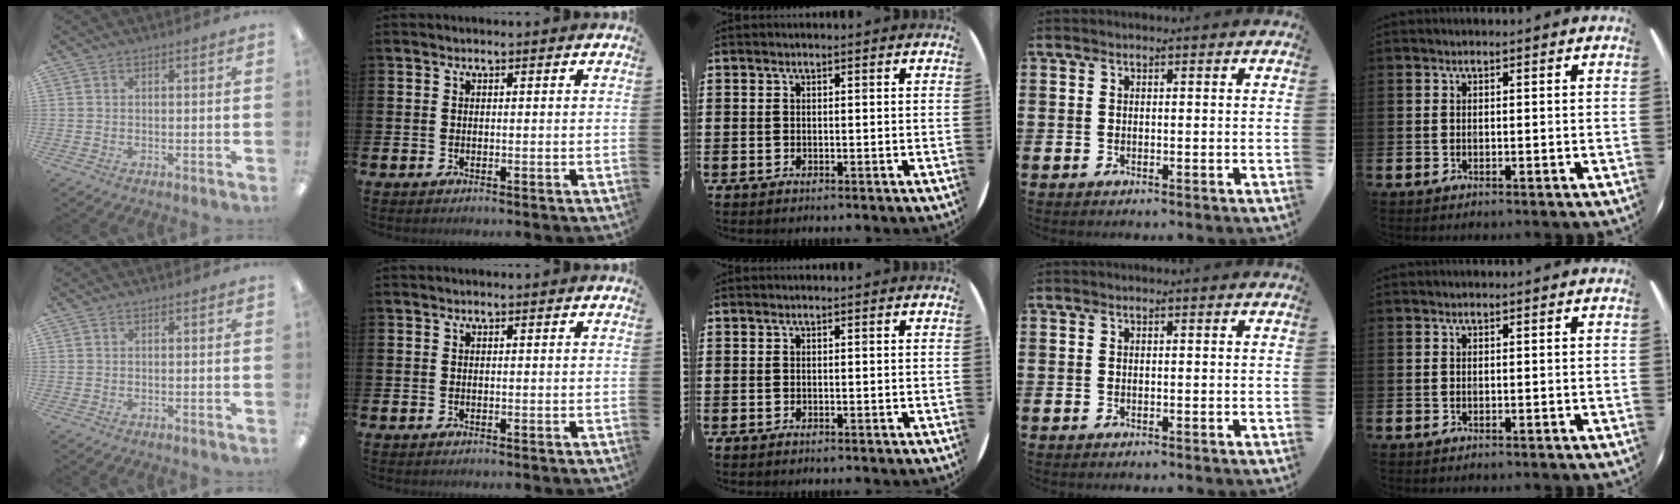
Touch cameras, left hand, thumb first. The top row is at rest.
{}